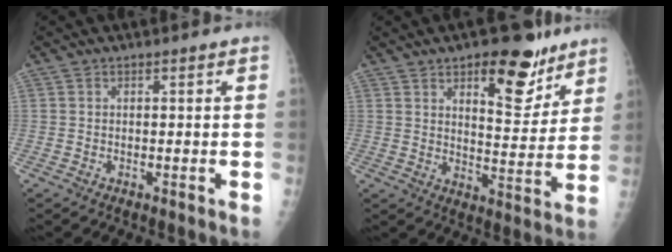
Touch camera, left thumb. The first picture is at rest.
{"total": 13.8, "force": [8.5, 6.0, 9.1], "torque": [-0.079, -0.049, 0.121]}